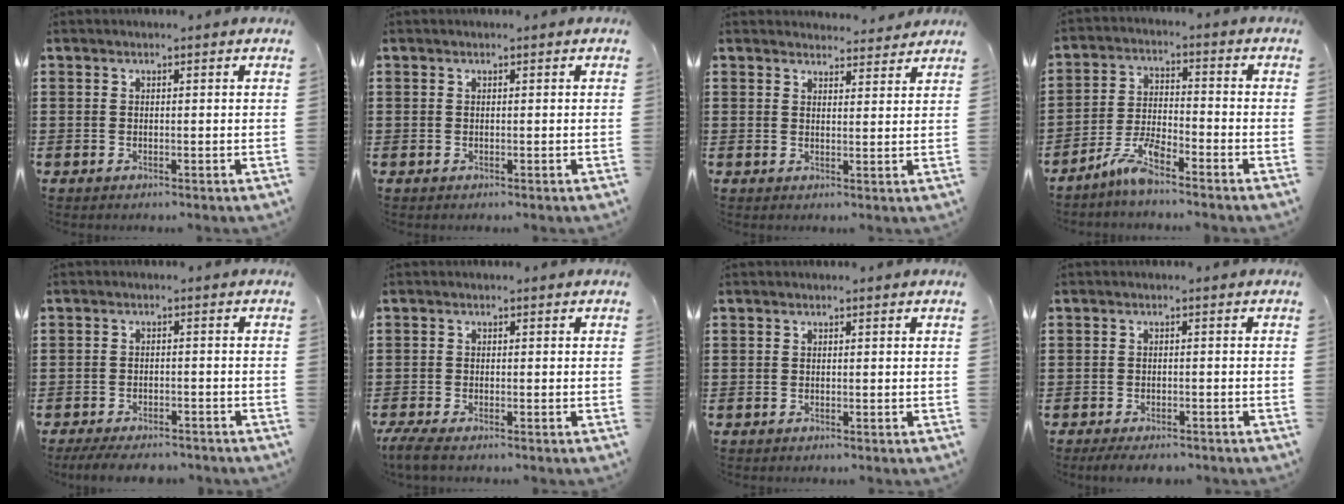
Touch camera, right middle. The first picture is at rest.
{"total": 0.0}
{"total": 2.9, "force": [2.9, 0.0, -0.1], "torque": [0.001, -0.016, 0.054]}
{"total": 6.0, "force": [-4.9, 1.0, 3.2], "torque": [-0.080, -0.002, -0.100]}
{"total": 3.4, "force": [-3.3, 0.3, 0.7], "torque": [-0.014, -0.002, -0.067]}
{"total": 2.3, "force": [-1.9, 0.0, 1.2], "torque": [-0.037, -0.009, -0.040]}
{"total": 0.0}
{"total": 2.2, "force": [-2.1, 0.1, 0.4], "torque": [-0.012, -0.005, -0.042]}